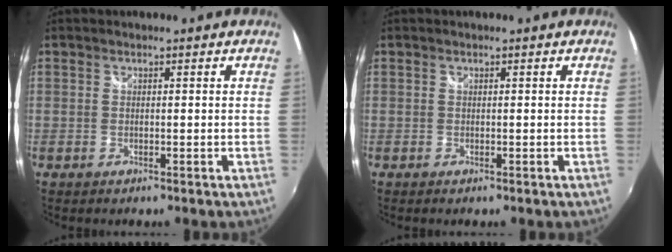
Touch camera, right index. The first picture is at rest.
{"total": 0.0}